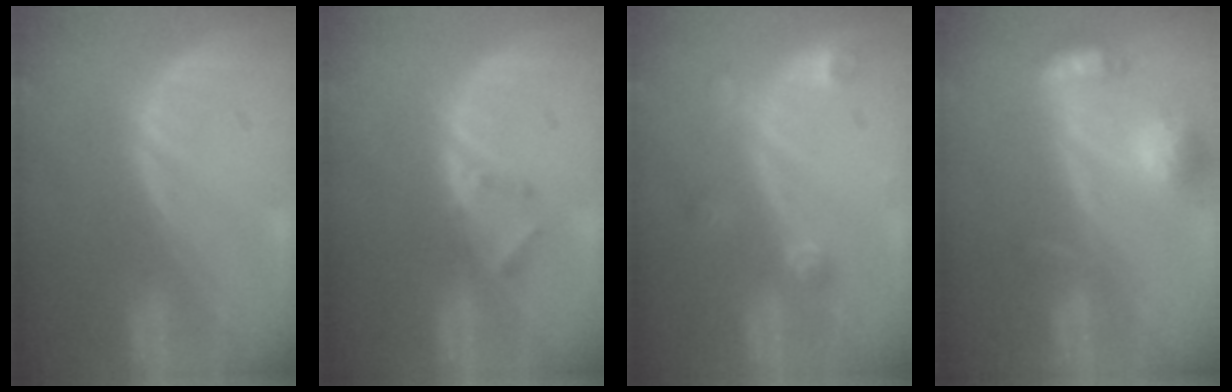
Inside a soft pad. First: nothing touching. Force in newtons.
{"total": 2.3, "press": 2.1, "slide": 0.9}
{"total": 3.3, "press": 3.0, "slide": 1.2}
{"total": 6.2, "press": 6.2, "slide": 0.4}